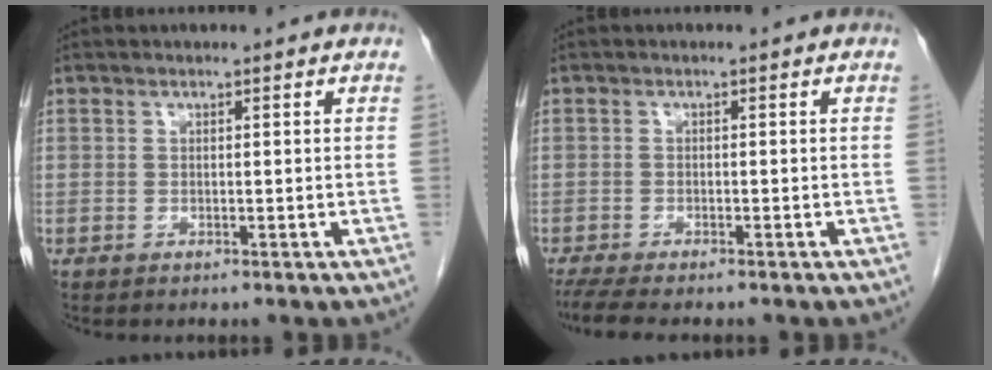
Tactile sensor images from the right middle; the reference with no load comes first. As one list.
[{"total": 6.3, "force": [-5.2, 1.0, 3.4], "torque": [-0.055, -0.015, -0.081]}]